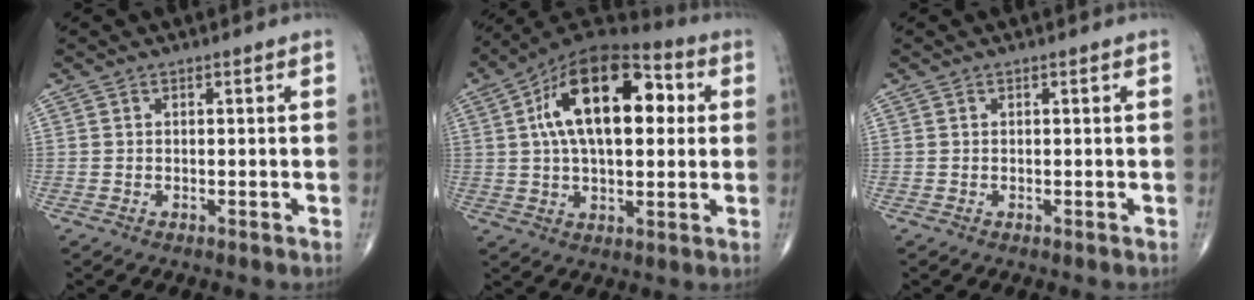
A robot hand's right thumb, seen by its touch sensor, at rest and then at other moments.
{"total": 20.9, "force": [4.4, 10.8, 17.4], "torque": [-0.263, 0.020, 0.058]}
{"total": 0.0}